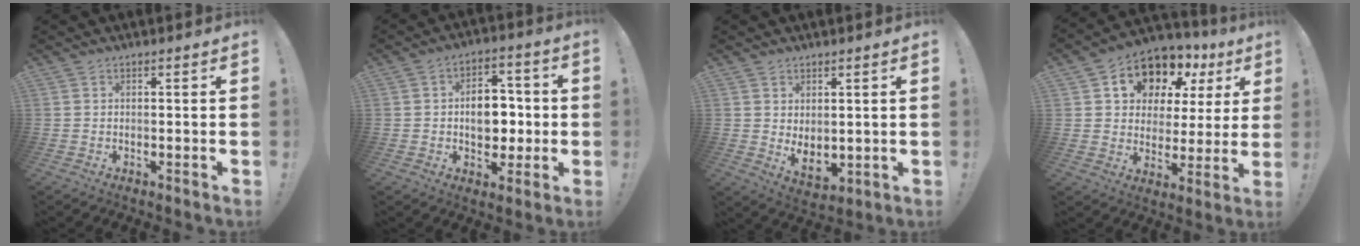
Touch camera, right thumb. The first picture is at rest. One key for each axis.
{"total": 11.4, "fx": -0.7, "fy": 8.4, "fz": 7.6, "tx": -0.113, "ty": 0.019, "tz": -0.006}
{"total": 4.7, "fx": 2.2, "fy": 2.7, "fz": 3.1, "tx": -0.036, "ty": -0.019, "tz": 0.045}
{"total": 12.5, "fx": 8.2, "fy": 8.1, "fz": 4.7, "tx": -0.070, "ty": -0.068, "tz": 0.156}